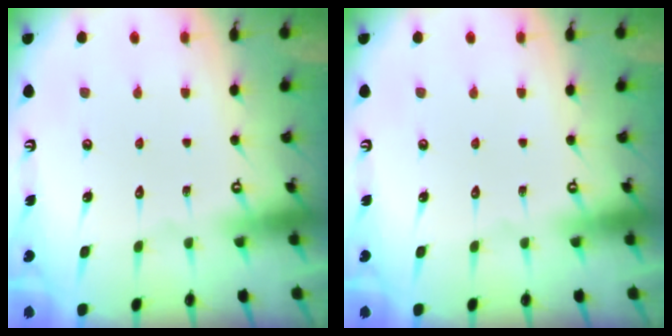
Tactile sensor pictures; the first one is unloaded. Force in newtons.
{"total": 0.0}